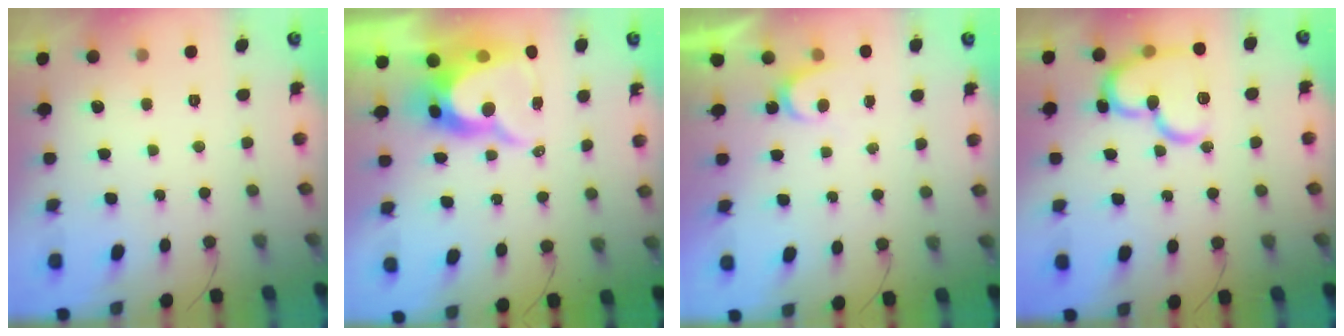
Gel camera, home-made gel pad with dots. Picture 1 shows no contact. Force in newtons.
{"total": 12.3, "press": 12.2, "slide": 0.9}
{"total": 3.5, "press": 3.5, "slide": 0.2}
{"total": 18.4, "press": 18.2, "slide": 2.4}